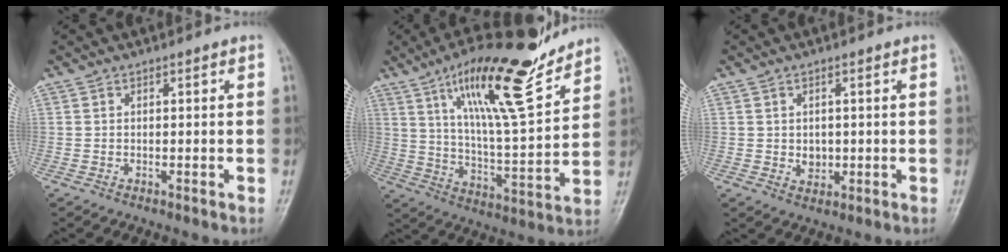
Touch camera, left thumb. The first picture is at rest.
{"total": 20.1, "force": [13.3, 4.4, 14.4], "torque": [-0.210, -0.068, 0.226]}
{"total": 2.8, "force": [0.1, 2.3, 1.6], "torque": [-0.013, -0.002, 0.007]}